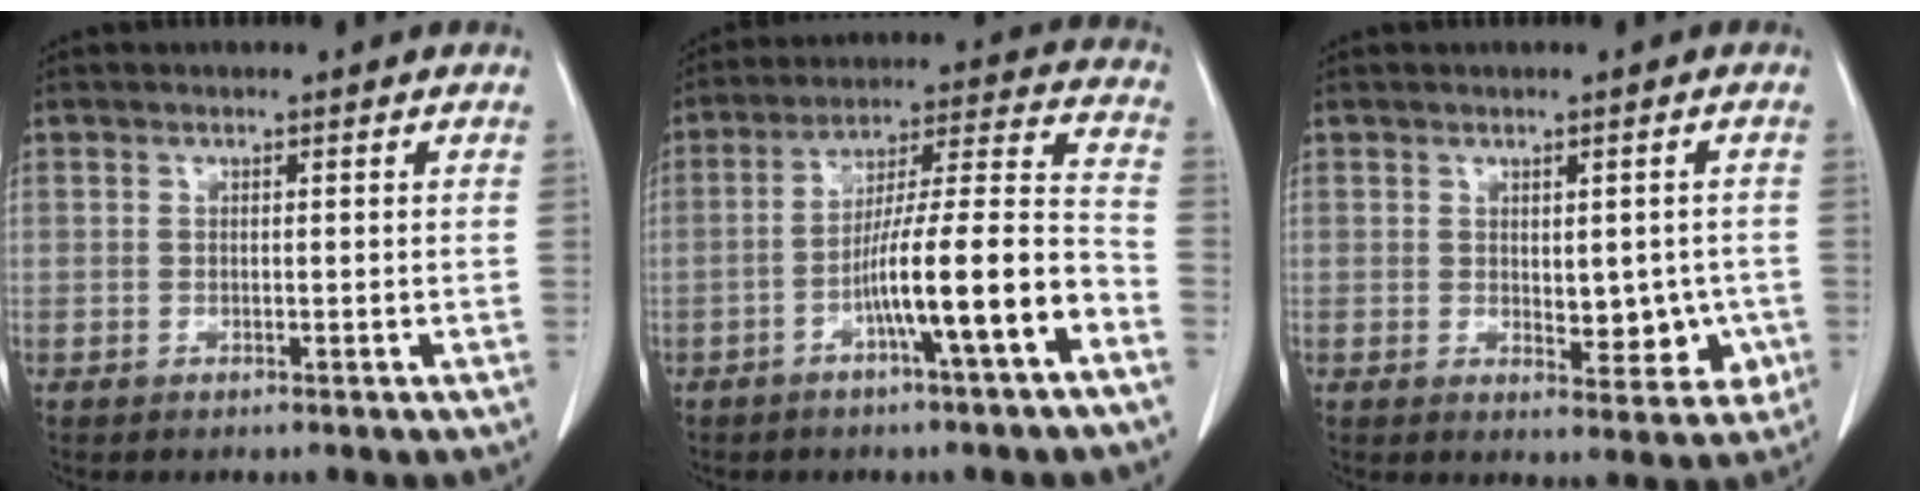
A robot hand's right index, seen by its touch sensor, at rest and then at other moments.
{"total": 13.2, "force": [-5.6, 0.1, 12.0], "torque": [-0.198, 0.014, -0.092]}
{"total": 6.1, "force": [-0.6, 3.3, 5.1], "torque": [-0.052, -0.001, 0.003]}